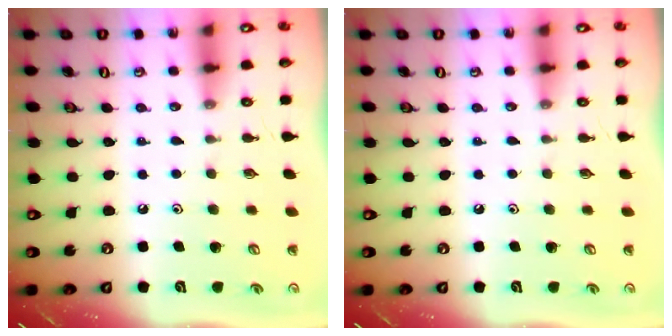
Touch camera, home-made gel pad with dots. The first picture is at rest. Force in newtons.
{"total": 0.0}